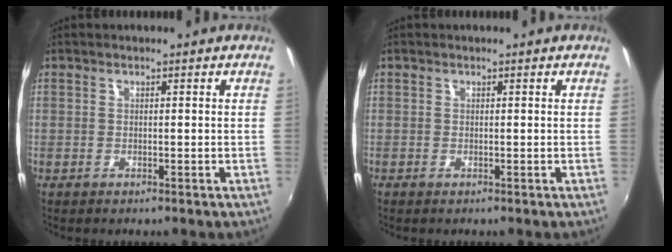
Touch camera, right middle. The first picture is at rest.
{"total": 0.0}